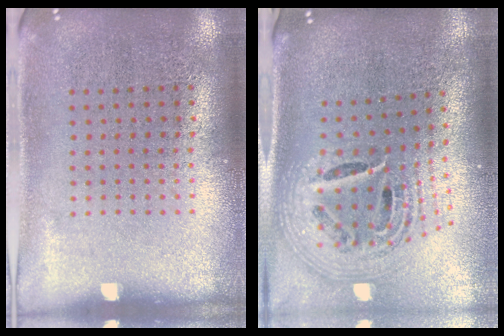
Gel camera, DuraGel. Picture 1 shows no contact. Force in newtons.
{"total": 2.7, "press": 1.9, "slide": 1.9}